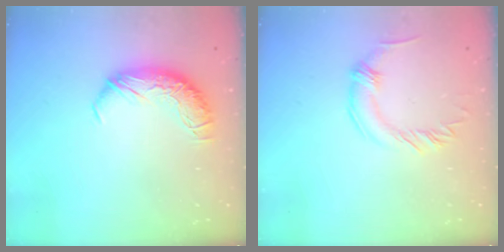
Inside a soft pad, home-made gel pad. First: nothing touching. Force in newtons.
{"total": 0.8, "press": 0.8, "slide": 0.0}